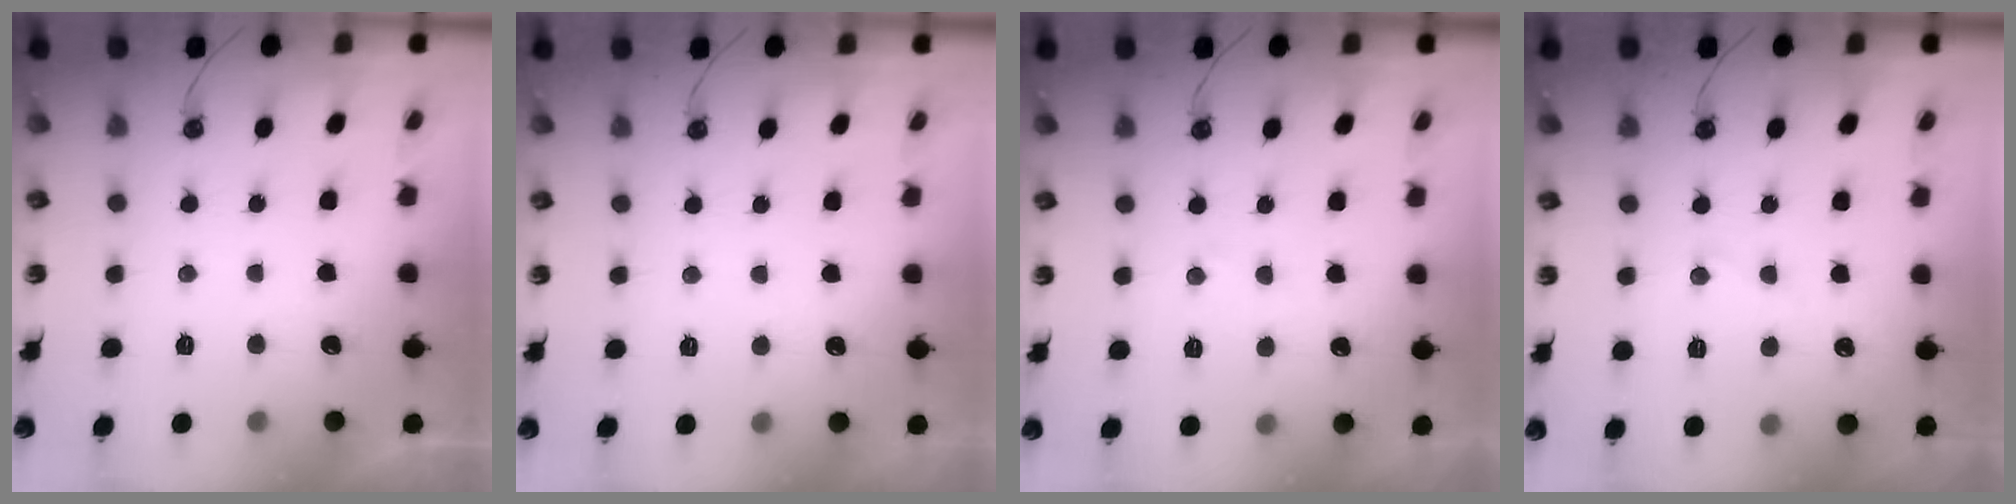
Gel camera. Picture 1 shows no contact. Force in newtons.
{"total": 3.1, "press": 3.0, "slide": 0.5}
{"total": 6.5, "press": 6.4, "slide": 0.8}
{"total": 6.1, "press": 6.1, "slide": 0.5}